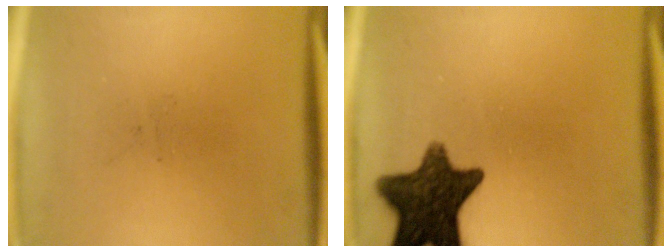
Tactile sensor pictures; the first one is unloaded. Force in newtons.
{"total": 13.1}